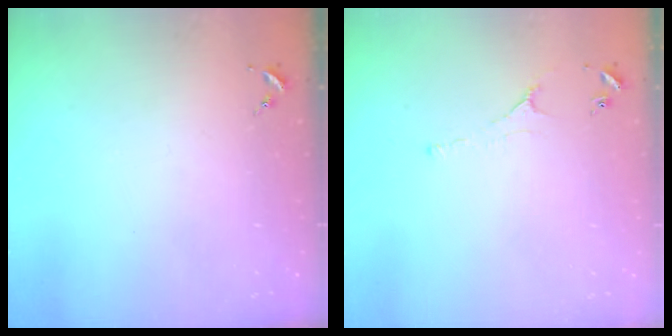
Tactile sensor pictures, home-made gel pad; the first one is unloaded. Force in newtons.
{"total": 2.2, "press": 2.1, "slide": 0.4}